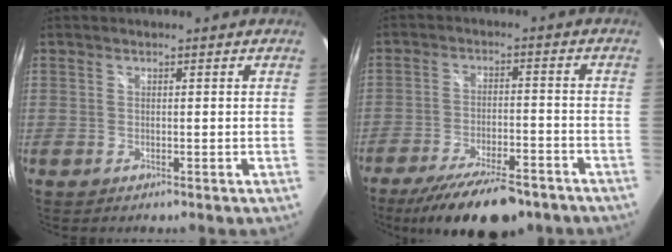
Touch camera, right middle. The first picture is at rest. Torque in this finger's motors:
{"motor_torque": [1.08, -1.06, 0.22, 0.10]}